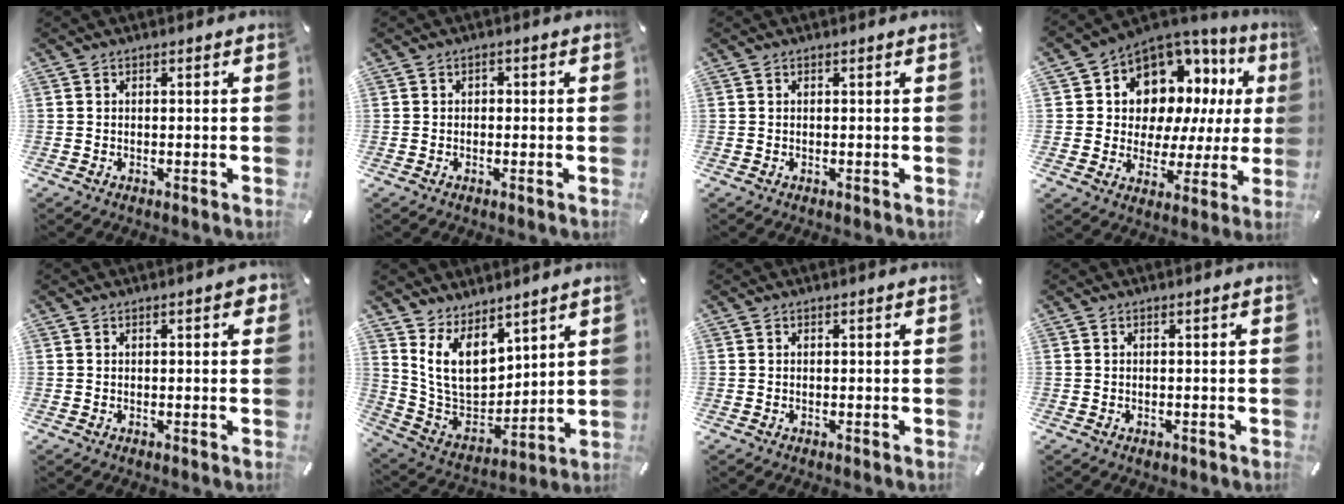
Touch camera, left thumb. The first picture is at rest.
{"total": 0.8, "force": [-0.3, 0.7, 0.3], "torque": [-0.006, 0.004, -0.008]}
{"total": 0.0}
{"total": 11.4, "force": [6.2, 8.6, 4.2], "torque": [-0.071, -0.064, 0.114]}
{"total": 1.7, "force": [0.5, 0.7, 1.4], "torque": [-0.021, 0.003, 0.005]}
{"total": 12.3, "force": [7.1, 8.1, 6.0], "torque": [-0.141, -0.054, 0.140]}
{"total": 0.0}
{"total": 0.5, "force": [-0.2, 0.4, 0.3], "torque": [-0.005, 0.000, -0.005]}